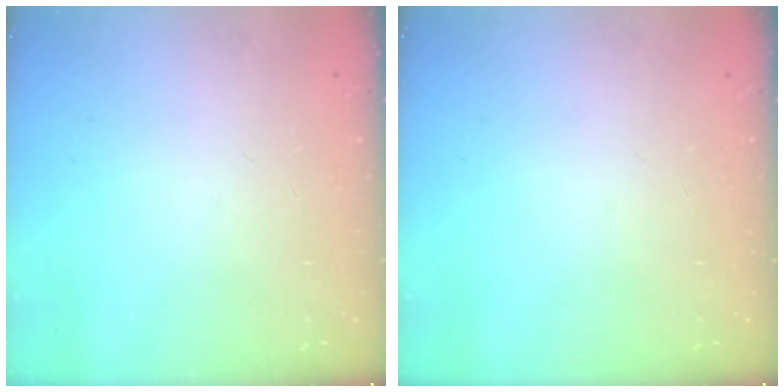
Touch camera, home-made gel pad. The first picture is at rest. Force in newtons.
{"total": 0.0}